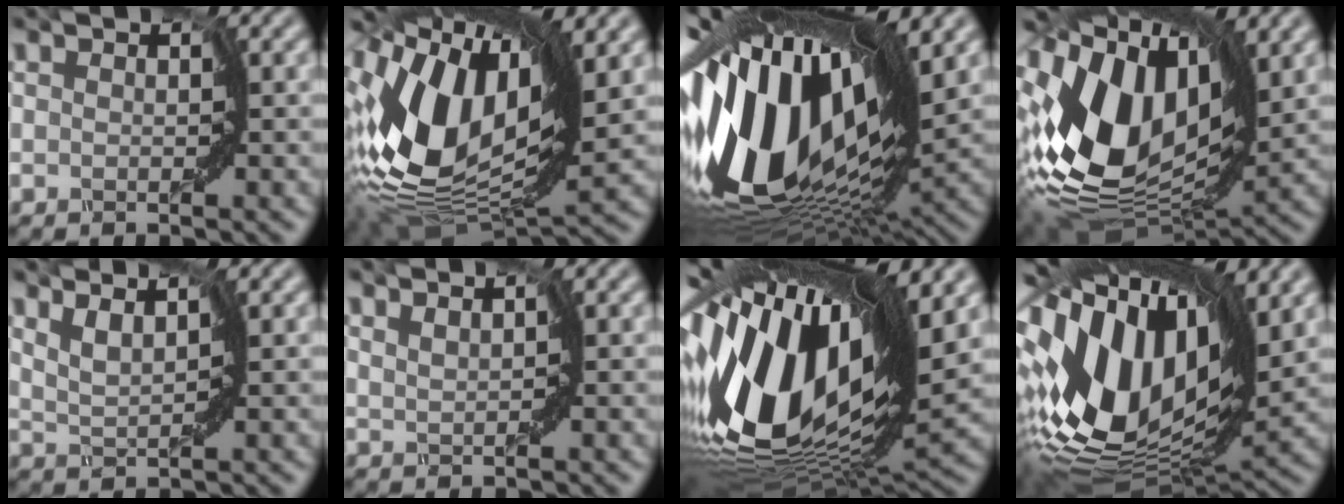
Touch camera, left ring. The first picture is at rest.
{"total": 13.4, "force": [1.5, 7.0, 11.3], "torque": [-0.235, 0.006, 0.024]}
{"total": 17.5, "force": [1.7, 7.8, 15.6], "torque": [-0.300, -0.016, 0.027]}
{"total": 13.5, "force": [1.5, 8.5, 10.4], "torque": [-0.230, -0.003, 0.028]}
{"total": 2.0, "force": [1.9, -0.6, 0.2], "torque": [-0.015, -0.008, 0.044]}
{"total": 1.4, "force": [1.2, -0.6, -0.4], "torque": [-0.004, -0.008, 0.030]}
{"total": 17.6, "force": [1.5, 7.2, 16.0], "torque": [-0.315, -0.020, 0.024]}
{"total": 15.4, "force": [2.3, 8.0, 12.9], "torque": [-0.283, 0.007, 0.046]}